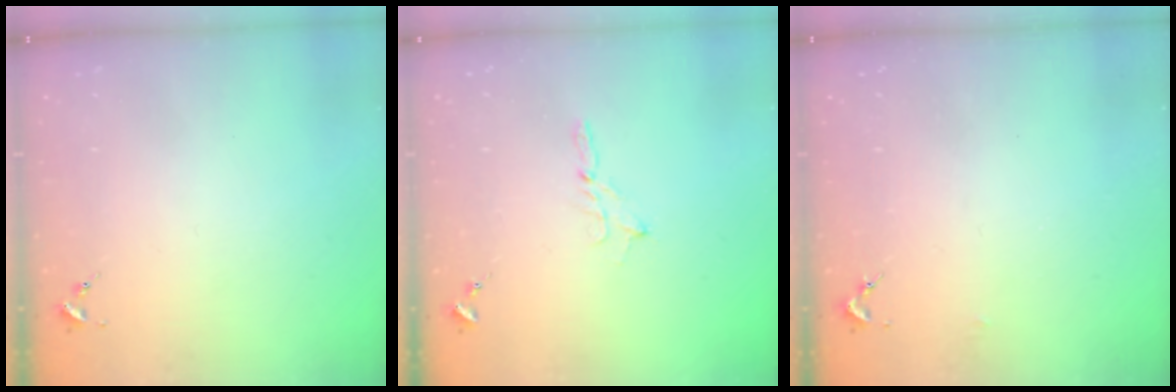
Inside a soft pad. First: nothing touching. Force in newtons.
{"total": 2.3, "press": 2.3, "slide": 0.2}
{"total": 1.4, "press": 1.4, "slide": 0.1}